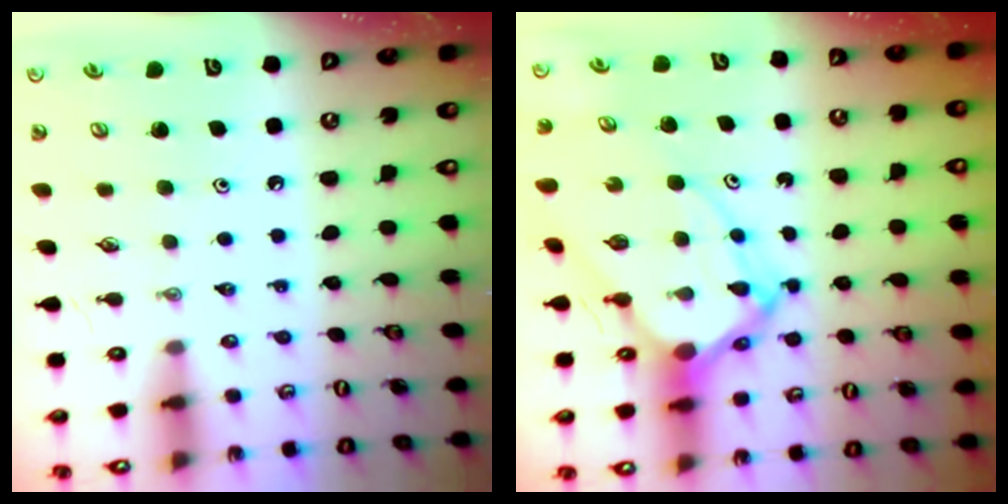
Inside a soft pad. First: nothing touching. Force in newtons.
{"total": 10.8, "press": 10.7, "slide": 1.1}